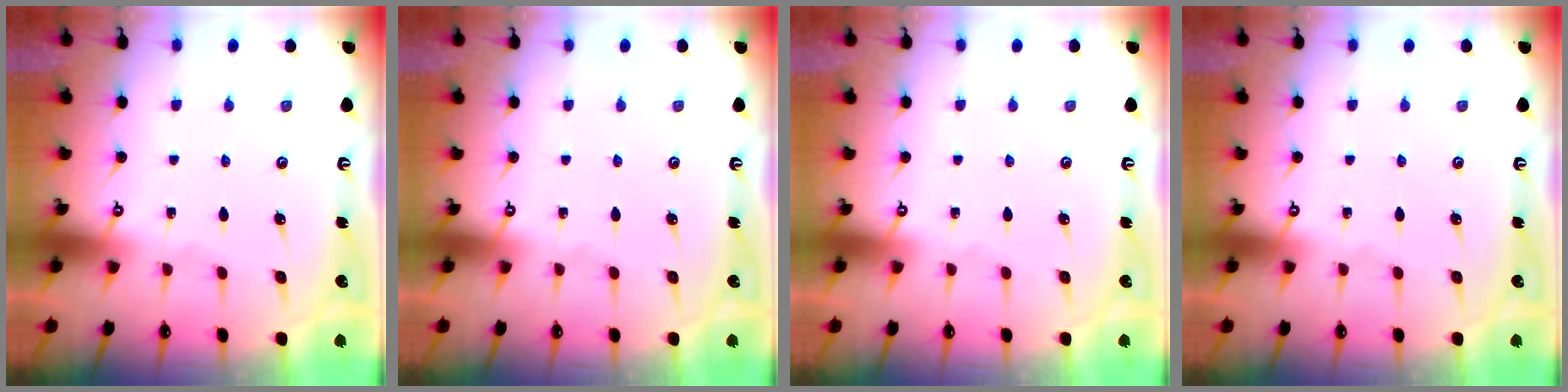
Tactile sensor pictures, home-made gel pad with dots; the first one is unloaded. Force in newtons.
{"total": 0.0}
{"total": 0.0}
{"total": 0.0}